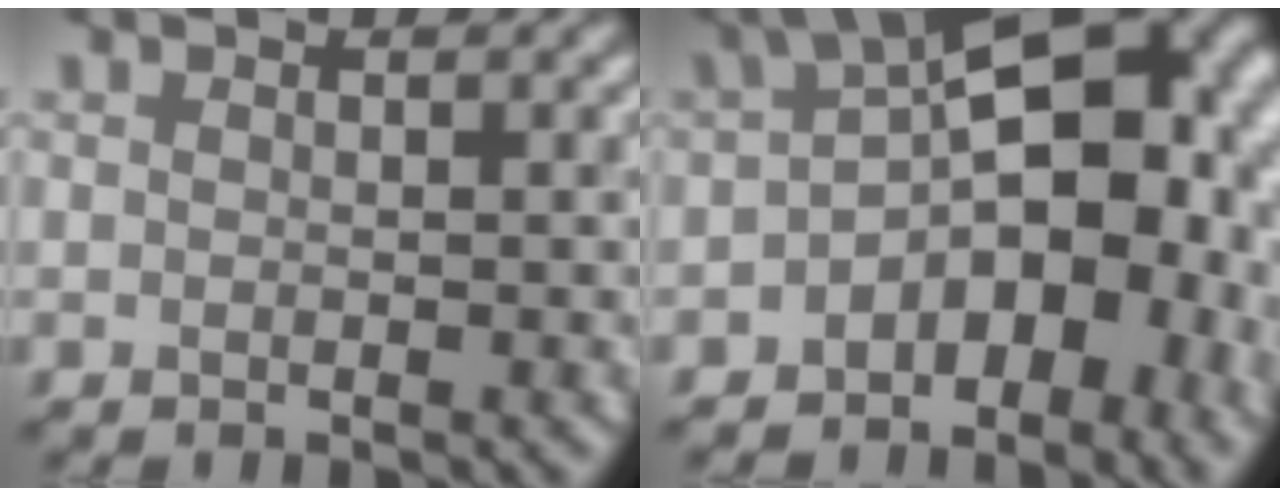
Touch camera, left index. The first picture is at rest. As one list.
[{"total": 12.5, "force": [-1.9, 7.6, 9.7], "torque": [-0.106, 0.013, -0.039]}]